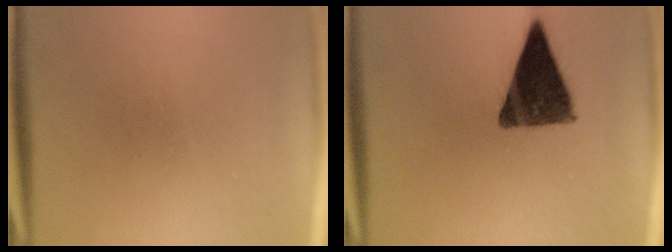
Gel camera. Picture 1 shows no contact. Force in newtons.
{"total": 12.6}